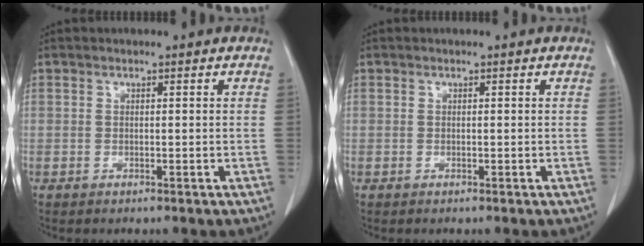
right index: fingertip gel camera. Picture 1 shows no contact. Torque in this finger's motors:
{"motor_torque": [0.00, 0.00, 0.00, 0.00]}